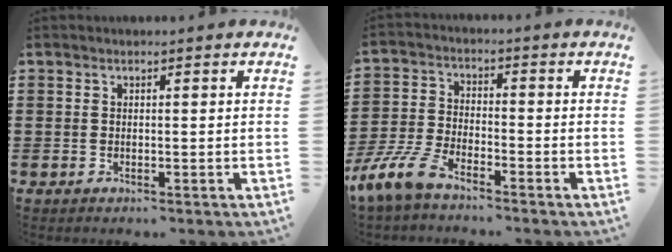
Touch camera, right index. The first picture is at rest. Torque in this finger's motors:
{"motor_torque": [2.12, -0.01, 0.55, 0.18]}